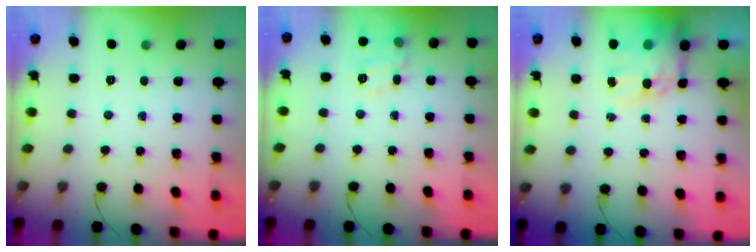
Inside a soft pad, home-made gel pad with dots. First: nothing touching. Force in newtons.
{"total": 9.6, "press": 9.6, "slide": 0.4}
{"total": 14.3, "press": 13.8, "slide": 3.5}